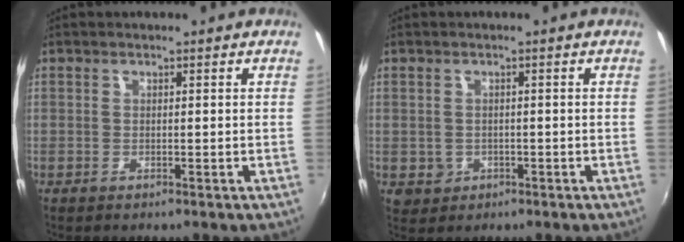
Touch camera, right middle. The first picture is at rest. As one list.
[{"total": 3.1, "force": [-0.6, 2.9, 0.9], "torque": [-0.020, -0.002, -0.003]}]